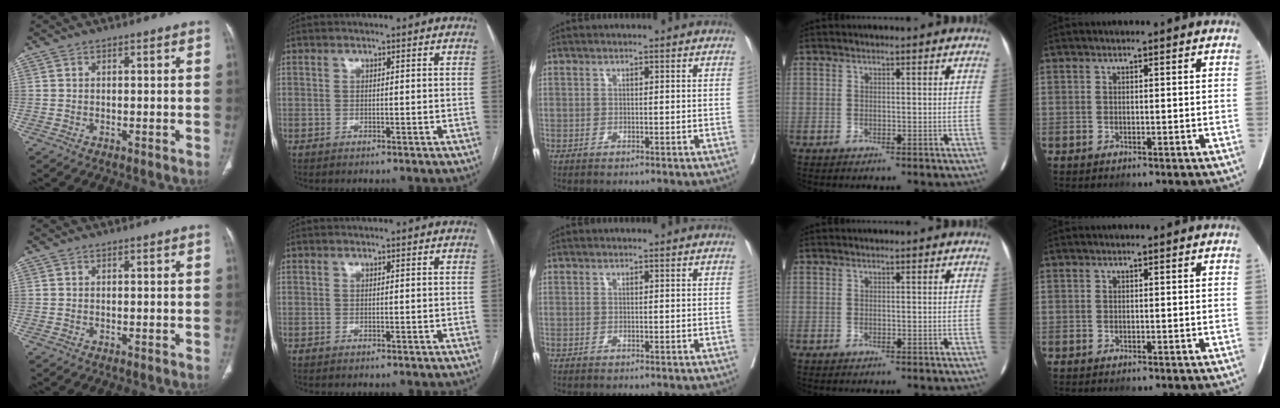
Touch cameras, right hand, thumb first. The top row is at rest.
{}